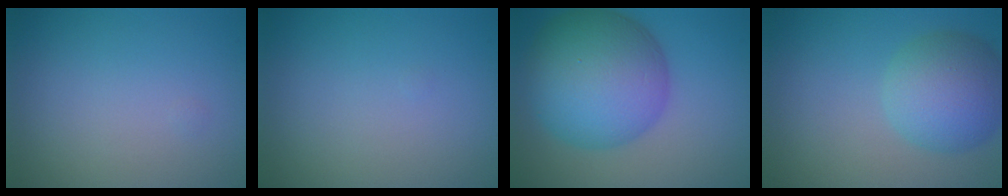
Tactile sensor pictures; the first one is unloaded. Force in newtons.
{"total": 0.0}
{"total": 11.1, "press": 11.1, "slide": 0.3}
{"total": 6.1, "press": 6.1, "slide": 0.3}